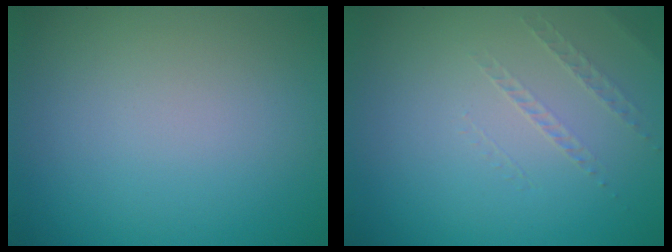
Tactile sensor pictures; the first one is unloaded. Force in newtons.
{"total": 1.0, "press": 0.4, "slide": 0.9}